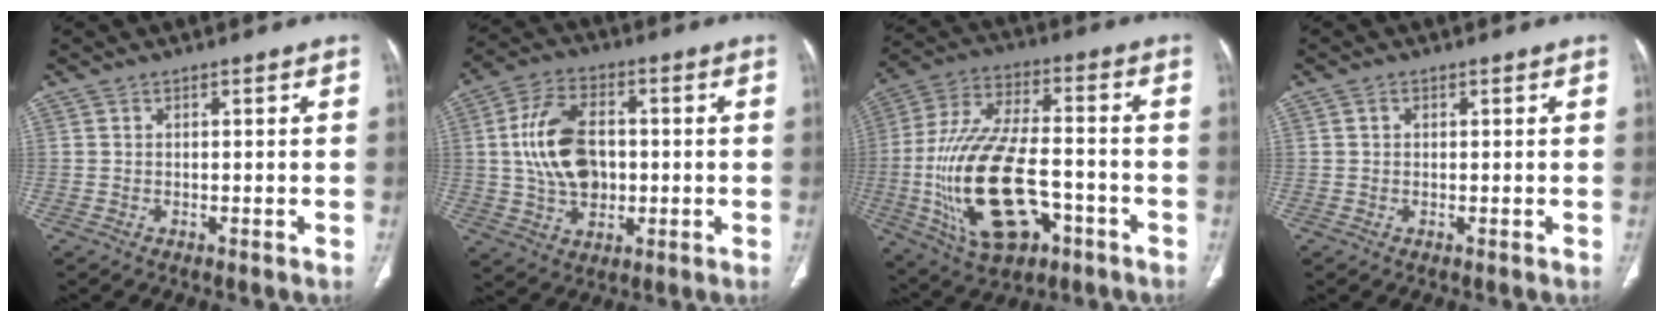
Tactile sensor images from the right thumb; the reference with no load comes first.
{"total": 13.8, "force": [0.6, 9.0, 10.3], "torque": [-0.176, 0.012, 0.015]}
{"total": 22.9, "force": [-6.2, 11.7, 18.7], "torque": [-0.369, 0.026, -0.093]}
{"total": 0.8, "force": [0.2, 0.7, 0.4], "torque": [-0.003, 0.002, 0.004]}